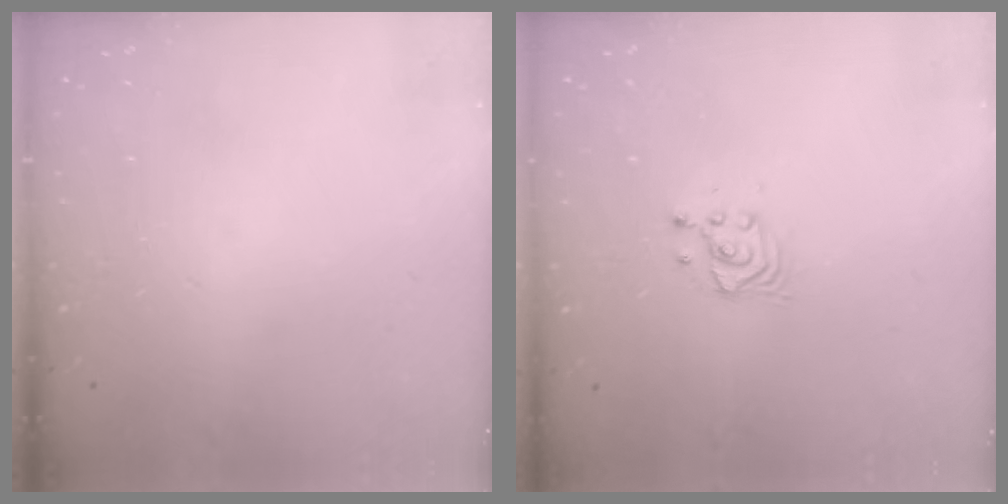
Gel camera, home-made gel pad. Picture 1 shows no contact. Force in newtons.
{"total": 4.0, "press": 4.0, "slide": 0.5}